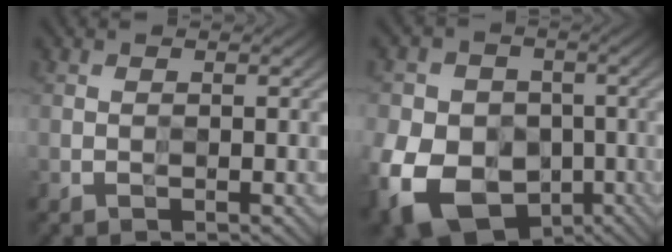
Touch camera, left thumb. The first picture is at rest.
{"total": 16.4, "force": [-5.5, 12.8, 8.7], "torque": [-0.200, -0.048, -0.108]}